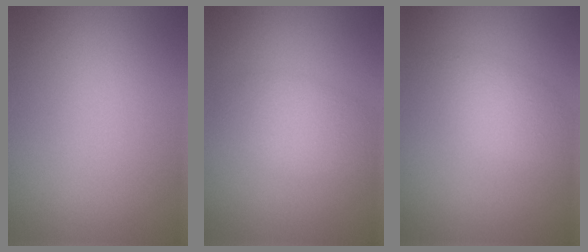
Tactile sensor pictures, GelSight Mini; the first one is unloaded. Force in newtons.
{"total": 2.9, "press": 2.9, "slide": 0.1}
{"total": 2.4, "press": 2.4, "slide": 0.1}